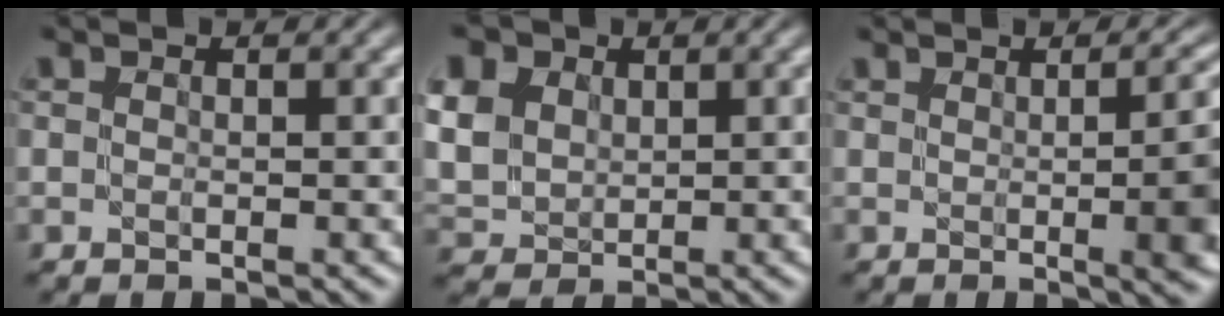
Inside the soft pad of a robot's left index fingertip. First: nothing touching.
{"total": 10.3, "force": [4.1, 7.7, 5.5], "torque": [-0.137, 0.033, 0.067]}
{"total": 10.2, "force": [0.5, 4.5, 9.1], "torque": [-0.048, 0.018, 0.006]}